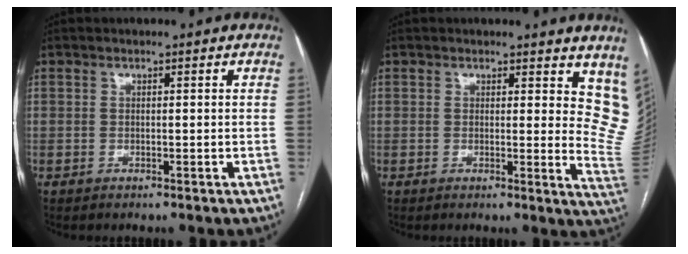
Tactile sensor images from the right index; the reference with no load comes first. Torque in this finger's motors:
{"motor_torque": [-0.02, 0.06, -0.06, -0.01]}